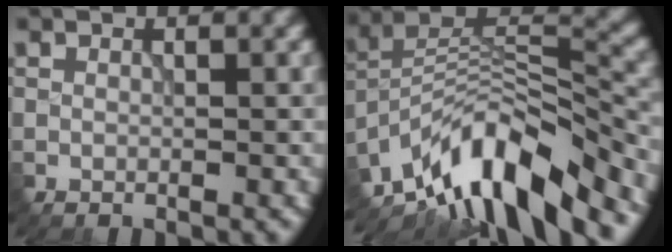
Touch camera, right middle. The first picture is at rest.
{"total": 12.2, "force": [-8.9, 4.0, 7.3], "torque": [-0.119, 0.019, -0.165]}